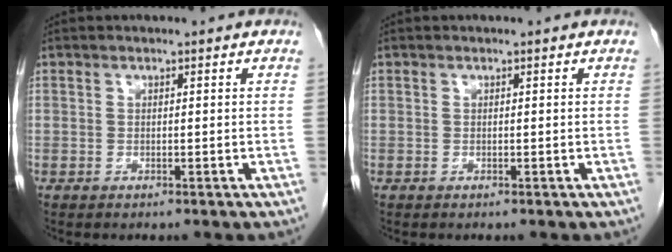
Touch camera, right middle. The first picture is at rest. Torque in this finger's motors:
{"motor_torque": [0.00, 0.00, 0.02, 0.00]}